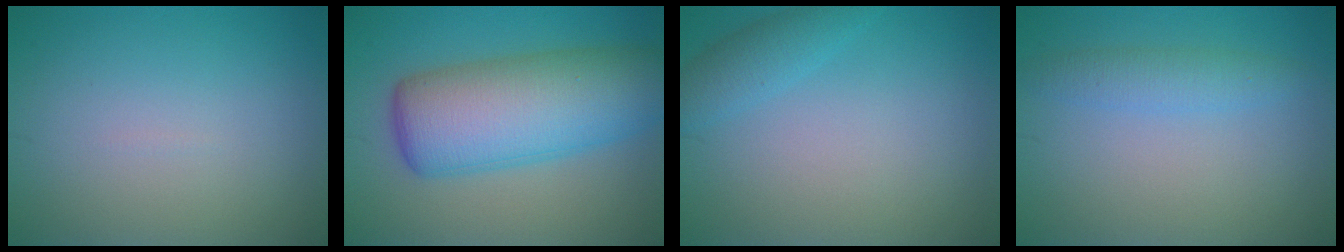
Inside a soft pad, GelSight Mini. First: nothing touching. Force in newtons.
{"total": 10.3, "press": 10.3, "slide": 0.4}
{"total": 2.1, "press": 2.1, "slide": 0.2}
{"total": 2.2, "press": 2.2, "slide": 0.2}